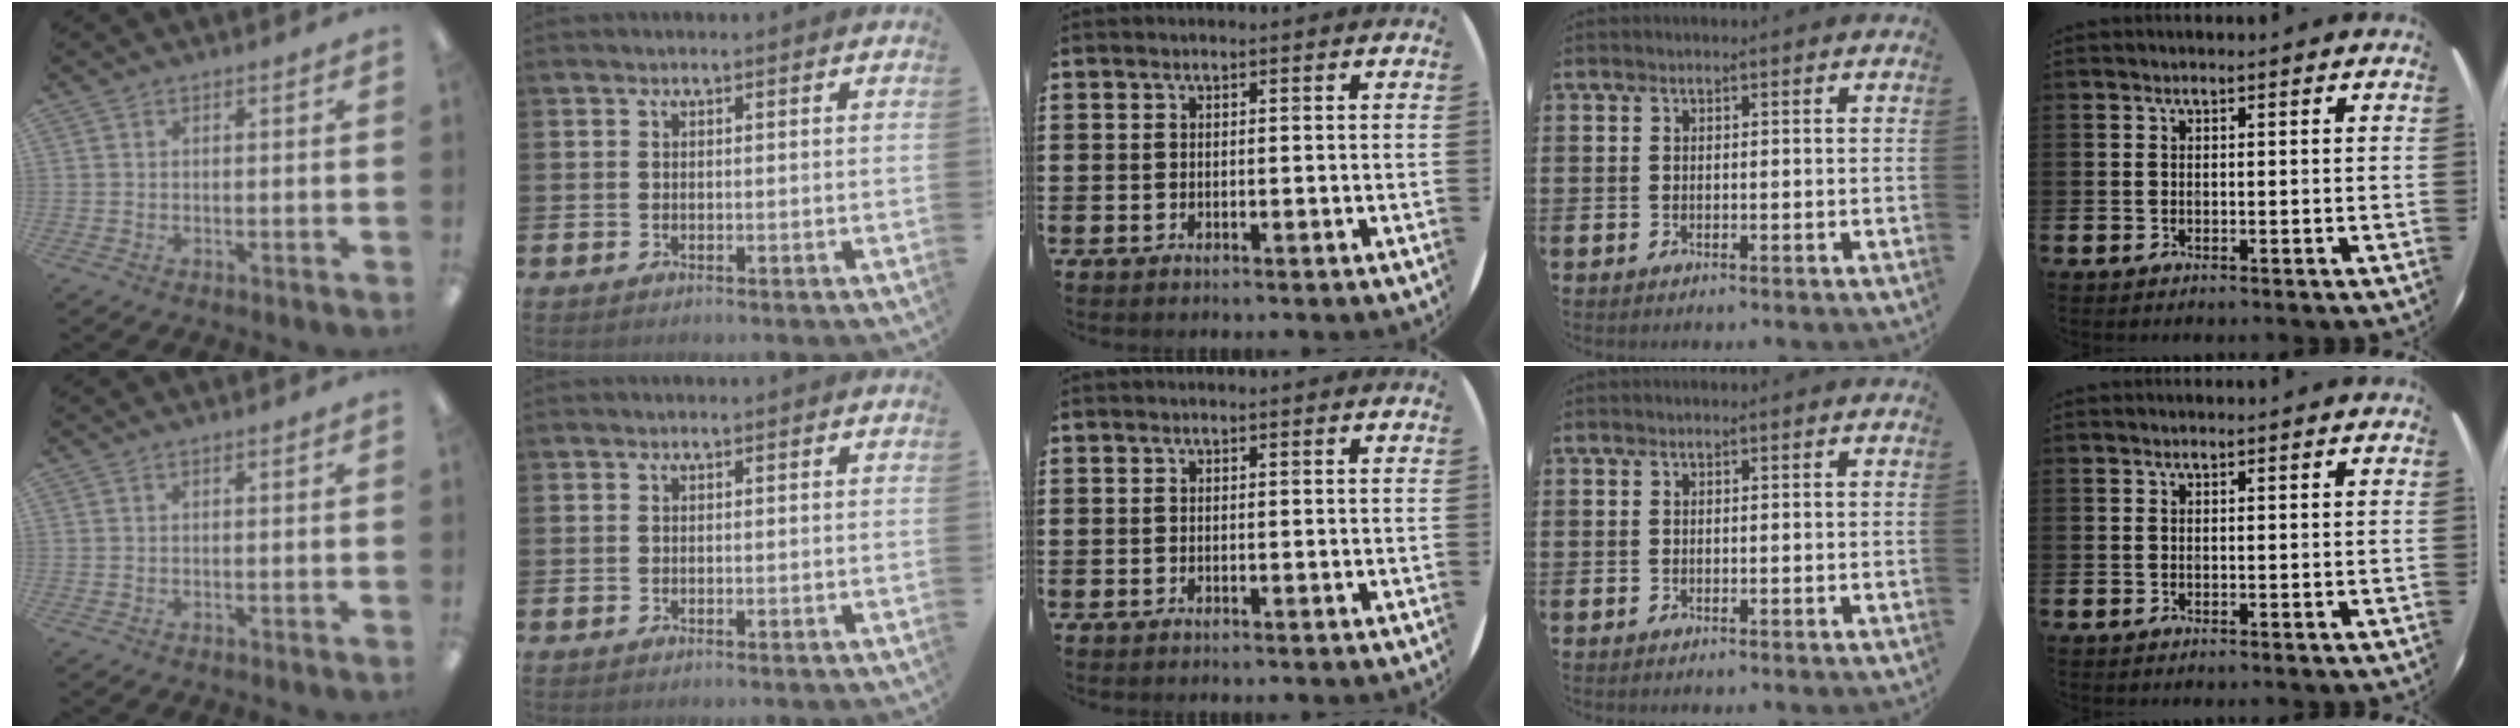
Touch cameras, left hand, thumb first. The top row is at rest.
{}